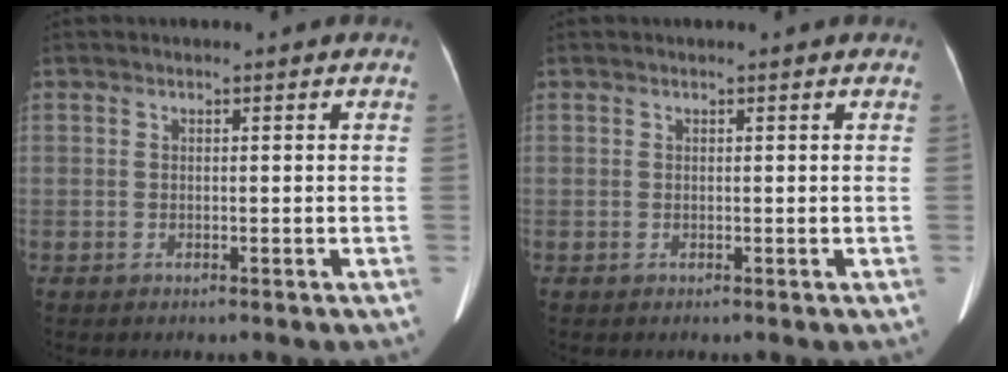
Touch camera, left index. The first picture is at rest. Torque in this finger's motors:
{"motor_torque": [-0.41, 0.03, -0.44, -0.07]}